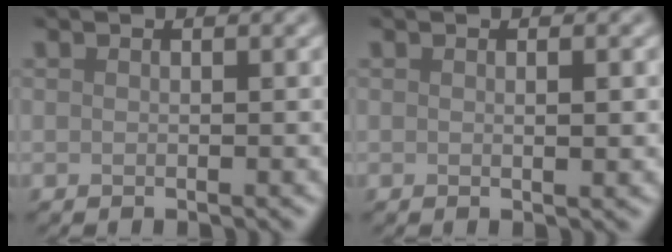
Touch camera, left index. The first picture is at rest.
{"total": 0.9, "force": [0.0, 0.2, 0.9], "torque": [-0.017, 0.000, -0.001]}